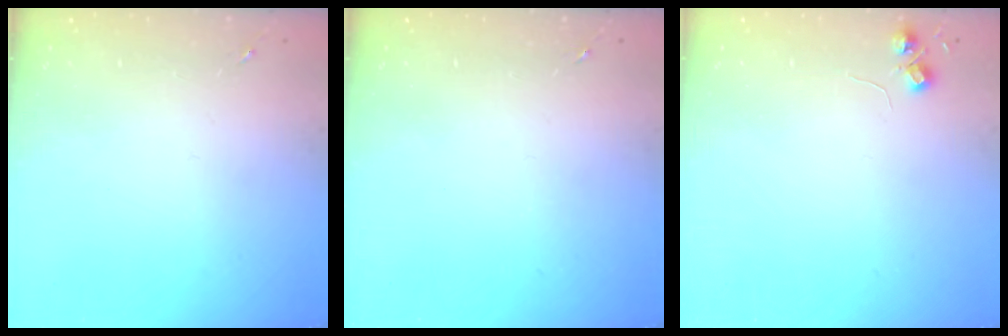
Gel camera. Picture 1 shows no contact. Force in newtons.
{"total": 0.0}
{"total": 5.2, "press": 5.2, "slide": 0.7}